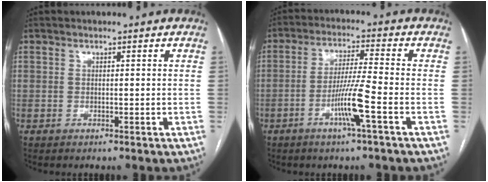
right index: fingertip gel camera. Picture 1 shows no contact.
{"total": 7.4, "force": [-3.1, -0.8, 6.7], "torque": [-0.131, -0.004, -0.059]}